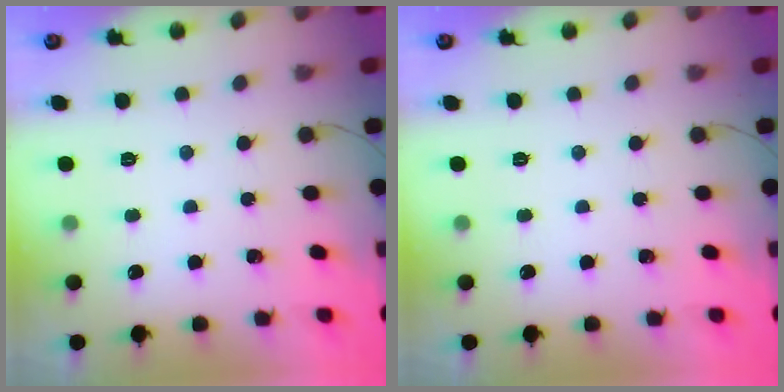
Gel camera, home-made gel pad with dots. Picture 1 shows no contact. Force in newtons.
{"total": 0.0}